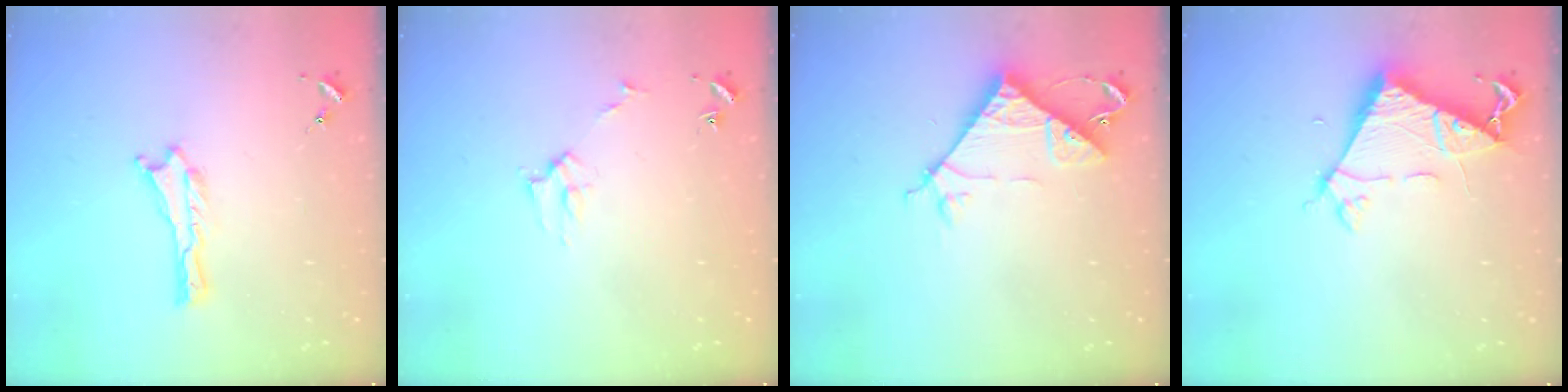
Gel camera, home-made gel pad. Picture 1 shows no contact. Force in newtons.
{"total": 2.7, "press": 2.7, "slide": 0.3}
{"total": 7.7, "press": 7.7, "slide": 0.7}
{"total": 7.0, "press": 6.9, "slide": 0.6}